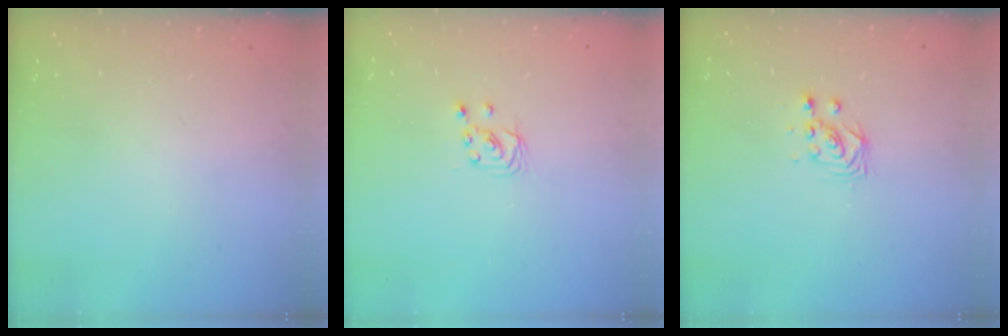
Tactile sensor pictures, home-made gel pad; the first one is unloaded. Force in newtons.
{"total": 2.4, "press": 2.4, "slide": 0.2}
{"total": 2.9, "press": 2.9, "slide": 0.4}